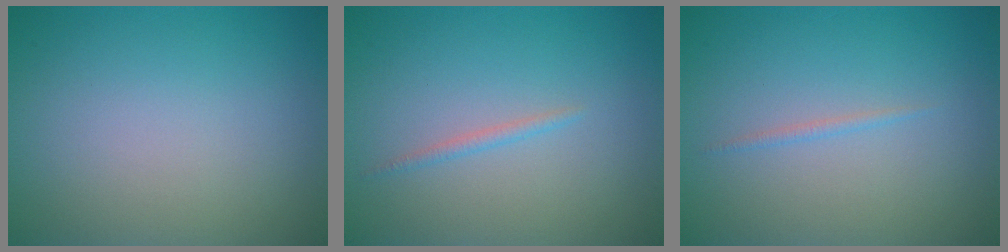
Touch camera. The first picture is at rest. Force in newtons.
{"total": 0.8, "press": 0.8, "slide": 0.0}
{"total": 0.6, "press": 0.6, "slide": 0.0}